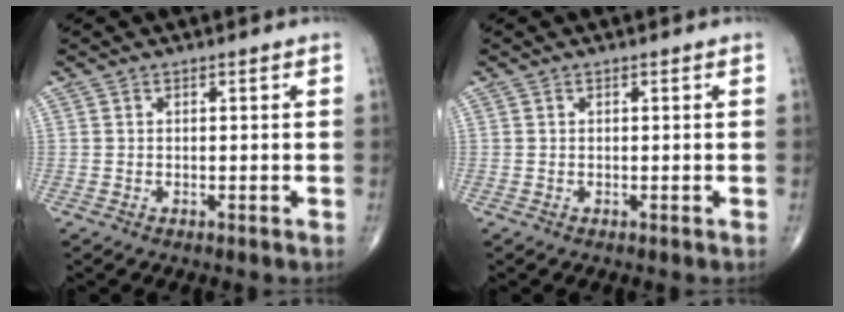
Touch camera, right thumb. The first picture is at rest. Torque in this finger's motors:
{"motor_torque": [0.01, 0.01, 0.00, 0.00, 0.02]}